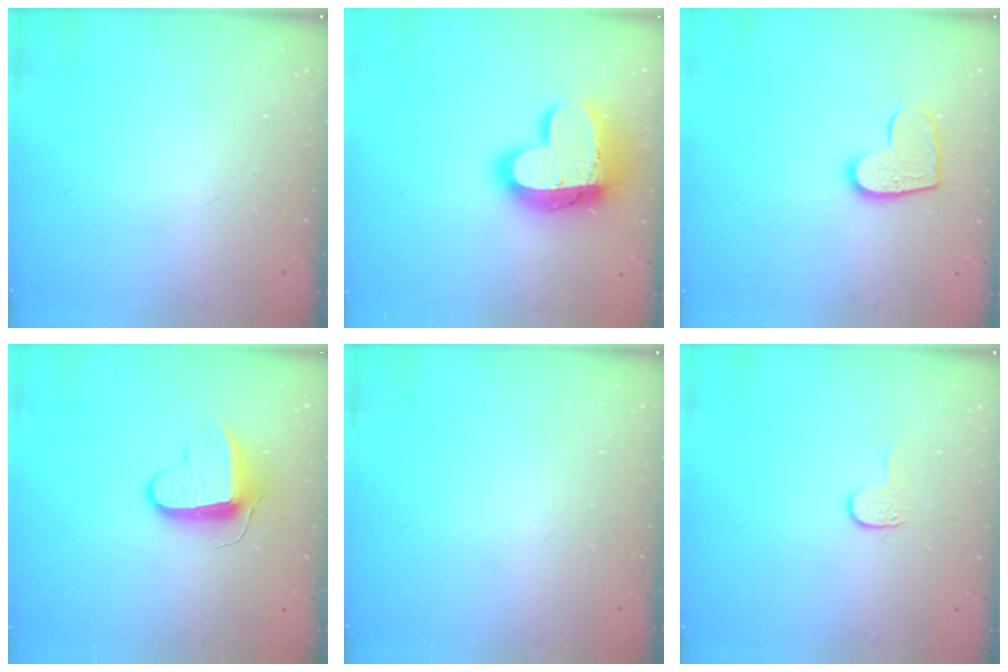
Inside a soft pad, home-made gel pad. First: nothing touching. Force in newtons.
{"total": 19.7, "press": 19.7, "slide": 1.4}
{"total": 10.8, "press": 10.8, "slide": 0.7}
{"total": 9.4, "press": 9.4, "slide": 0.5}
{"total": 0.0}
{"total": 3.9, "press": 3.9, "slide": 0.4}